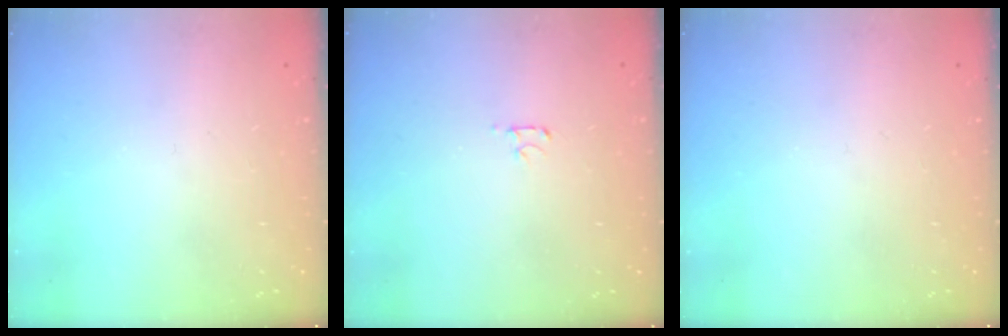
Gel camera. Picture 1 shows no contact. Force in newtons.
{"total": 2.5, "press": 2.4, "slide": 0.3}
{"total": 0.0}